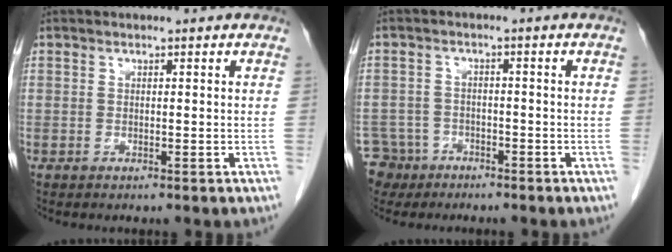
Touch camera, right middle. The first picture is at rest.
{"total": 6.1, "force": [-4.2, 4.4, -0.1], "torque": [-0.005, 0.003, -0.071]}